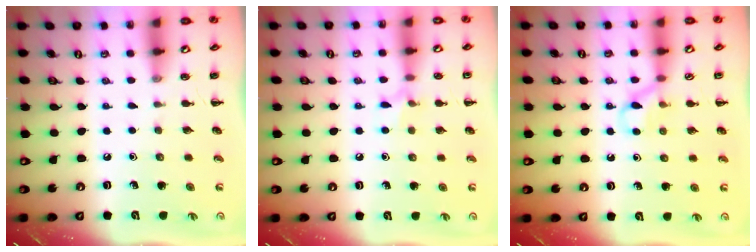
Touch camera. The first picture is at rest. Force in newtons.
{"total": 6.5, "press": 6.3, "slide": 1.9}
{"total": 6.0, "press": 5.7, "slide": 1.8}